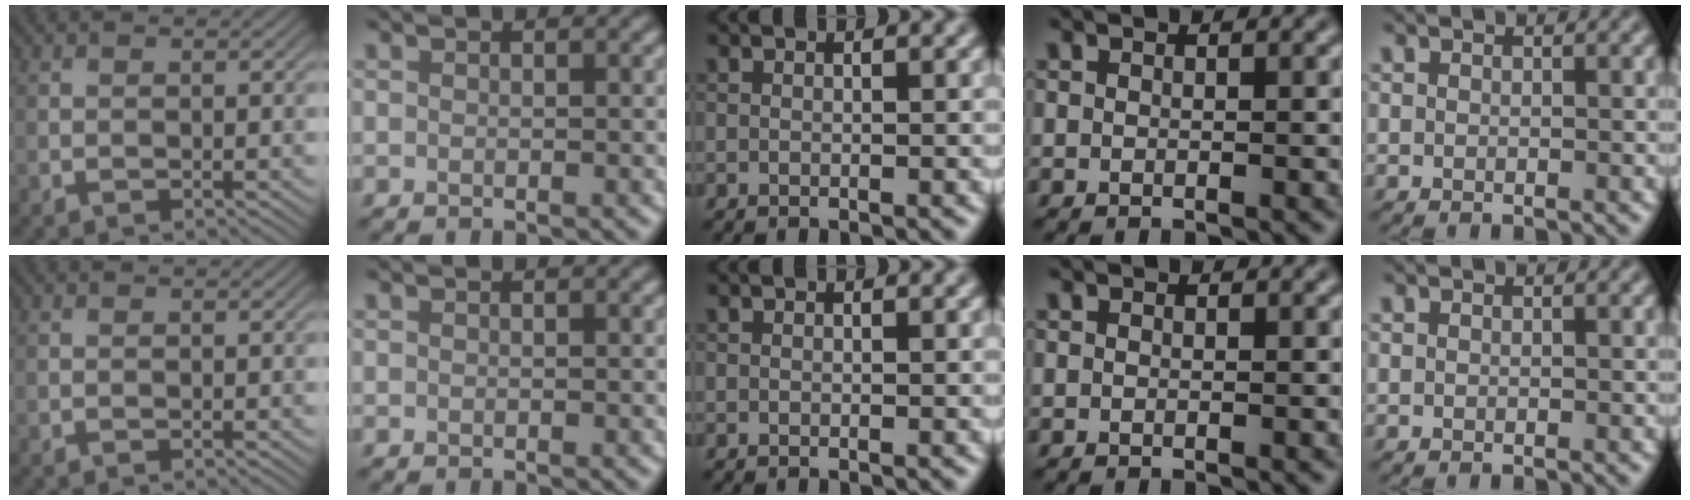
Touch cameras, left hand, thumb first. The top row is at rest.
{}